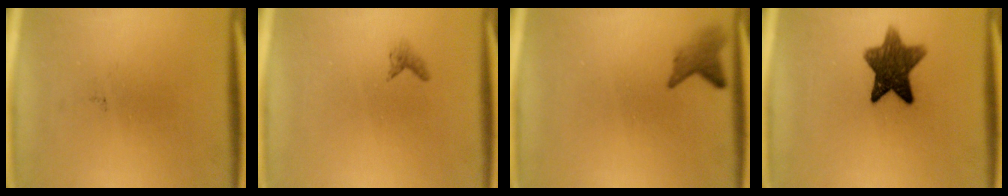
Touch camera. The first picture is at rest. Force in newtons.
{"total": 0.7}
{"total": 2.4}
{"total": 9.8}